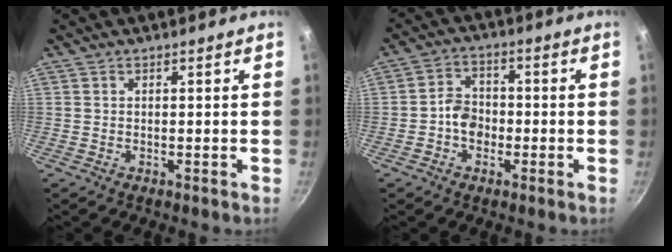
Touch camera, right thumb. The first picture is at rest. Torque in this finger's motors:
{"motor_torque": [0.38, 0.27, 0.64, 0.04, 0.01]}